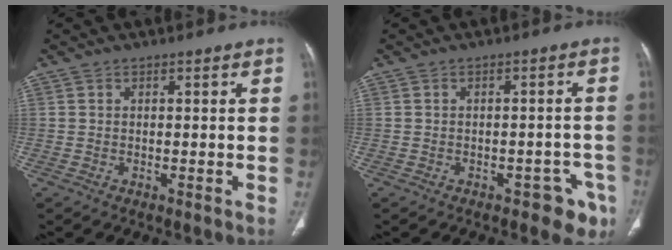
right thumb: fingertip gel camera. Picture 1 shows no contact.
{"total": 6.0, "force": [-3.6, 3.2, 3.7], "torque": [-0.020, 0.021, -0.043]}